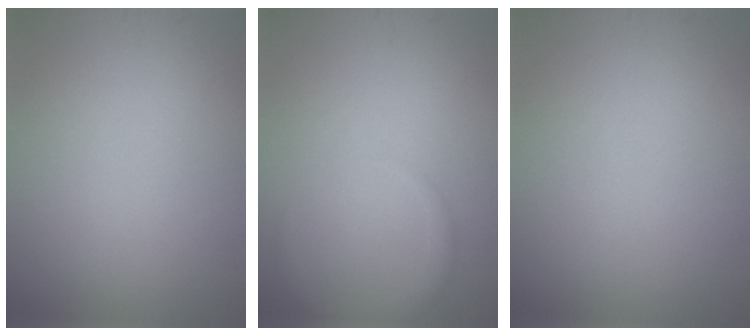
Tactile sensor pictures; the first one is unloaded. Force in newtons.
{"total": 2.1, "press": 2.1, "slide": 0.2}
{"total": 0.0}